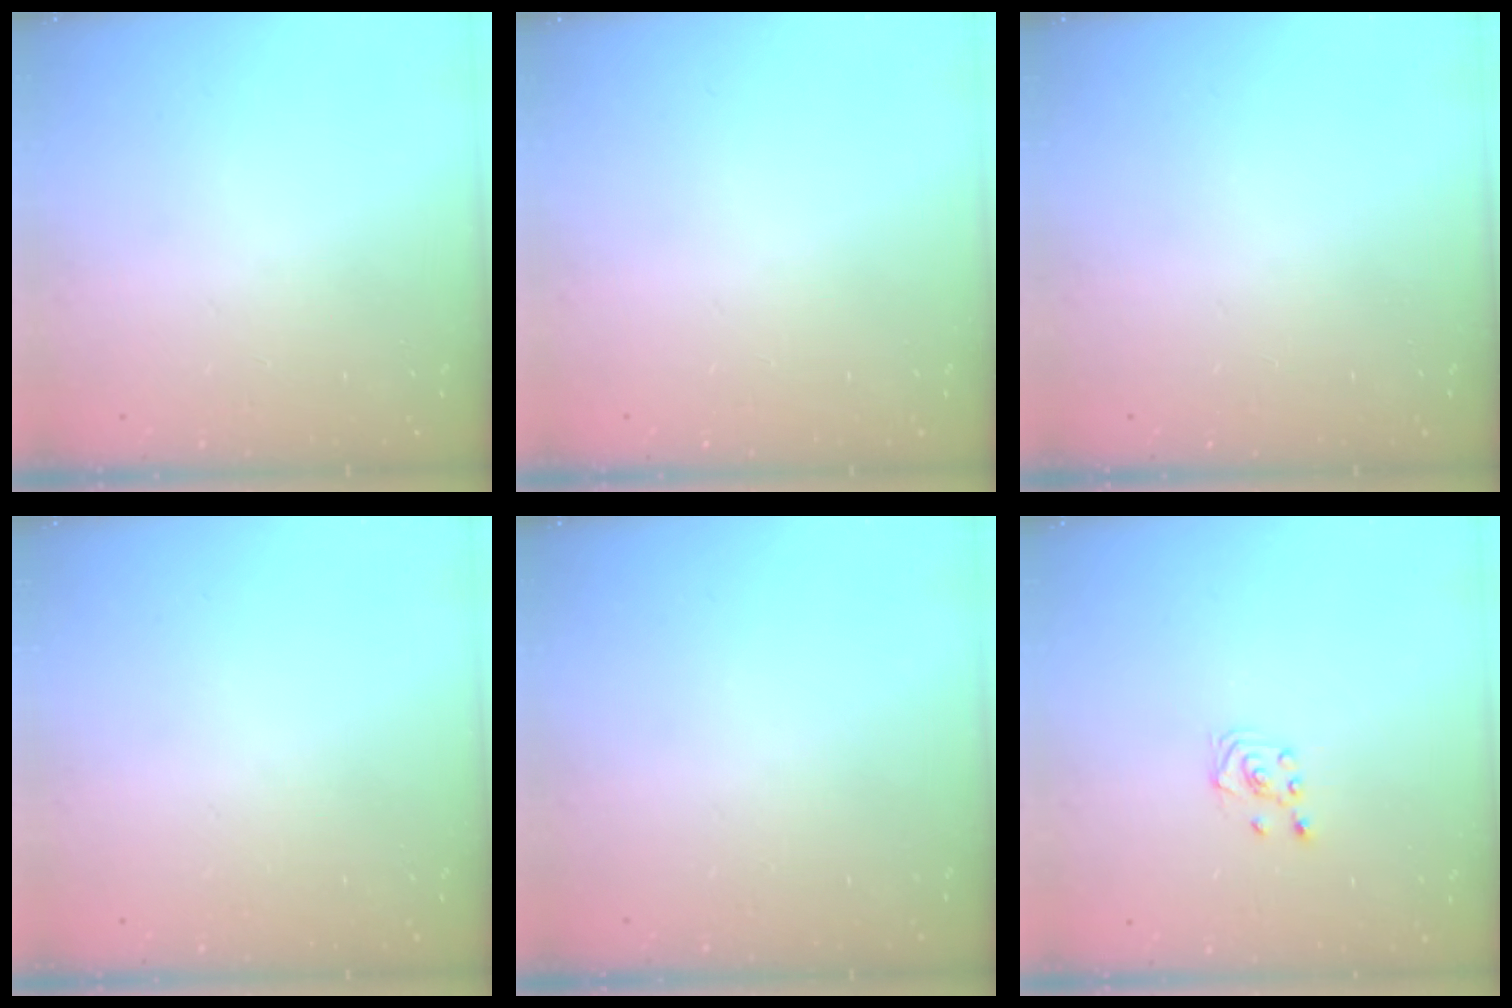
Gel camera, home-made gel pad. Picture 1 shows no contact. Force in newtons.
{"total": 0.0}
{"total": 0.0}
{"total": 0.0}
{"total": 0.0}
{"total": 2.3, "press": 2.2, "slide": 0.6}